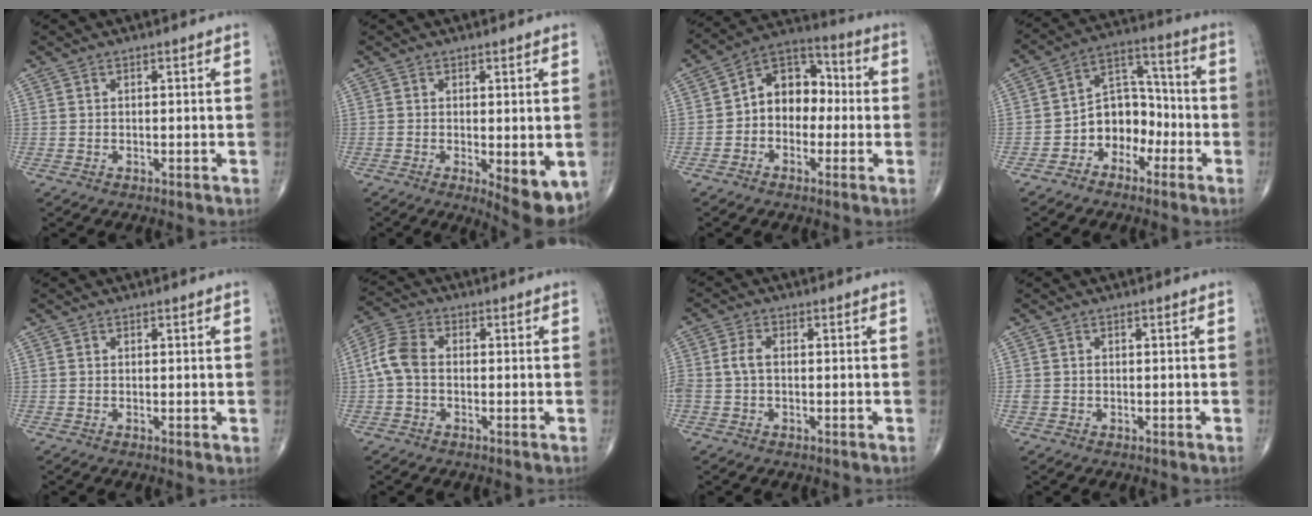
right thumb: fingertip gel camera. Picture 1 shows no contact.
{"total": 8.0, "force": [-2.1, 2.9, 7.2], "torque": [-0.092, -0.020, -0.024]}
{"total": 10.7, "force": [-0.6, 8.0, 7.1], "torque": [-0.073, 0.044, -0.029]}
{"total": 9.7, "force": [-3.7, 7.4, 4.9], "torque": [-0.035, 0.060, -0.075]}
{"total": 0.8, "force": [0.1, 0.3, 0.8], "torque": [-0.015, -0.005, -0.001]}
{"total": 4.7, "force": [-0.4, 3.3, 3.3], "torque": [-0.066, 0.013, -0.019]}
{"total": 3.3, "force": [-0.3, 2.0, 2.6], "torque": [-0.067, 0.007, -0.009]}
{"total": 1.0, "force": [-0.1, 0.9, 0.6], "torque": [-0.010, 0.004, 0.001]}